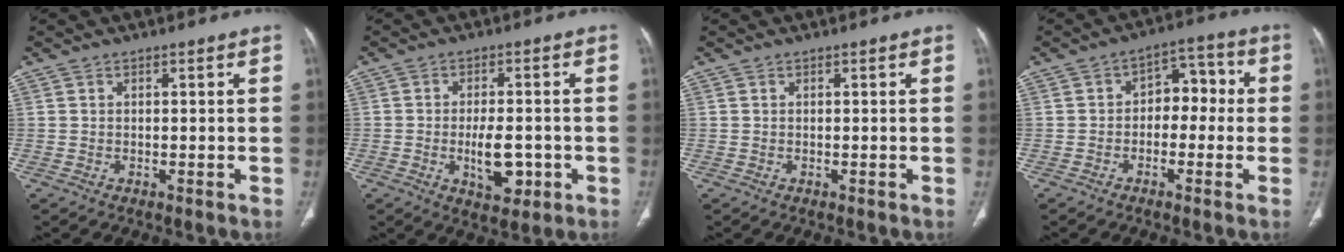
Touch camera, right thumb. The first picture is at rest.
{"total": 7.5, "force": [-1.9, 3.7, 6.2], "torque": [-0.083, 0.004, -0.021]}
{"total": 0.0}
{"total": 7.2, "force": [-0.5, 5.0, 5.2], "torque": [-0.034, 0.038, -0.022]}